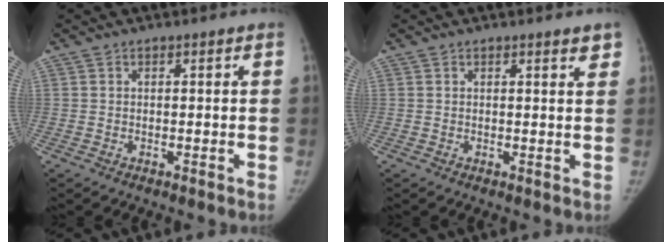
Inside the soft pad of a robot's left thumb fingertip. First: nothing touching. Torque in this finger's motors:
{"motor_torque": [-0.27, -0.25, -0.34, 0.27, -0.07]}